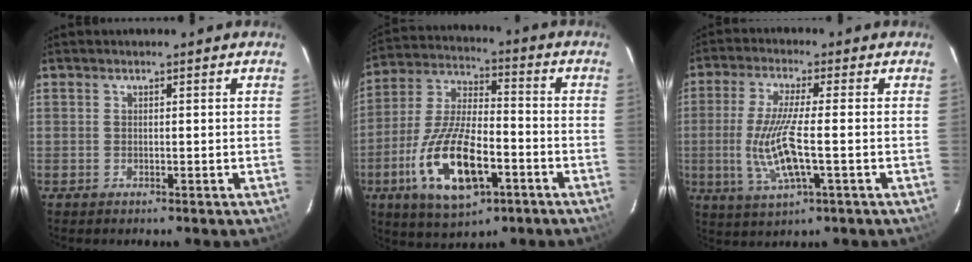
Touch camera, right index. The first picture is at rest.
{"total": 17.3, "force": [-7.0, 6.7, 14.3], "torque": [-0.299, -0.011, -0.124]}
{"total": 10.6, "force": [-1.9, 1.6, 10.4], "torque": [-0.213, -0.012, -0.034]}